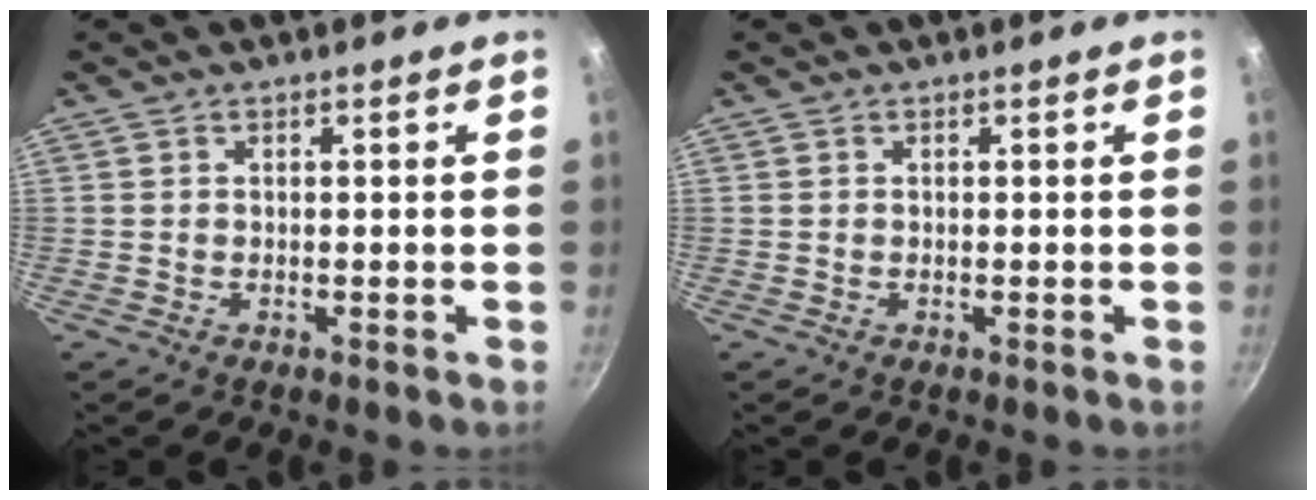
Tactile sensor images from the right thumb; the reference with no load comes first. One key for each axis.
{"total": 0.0}